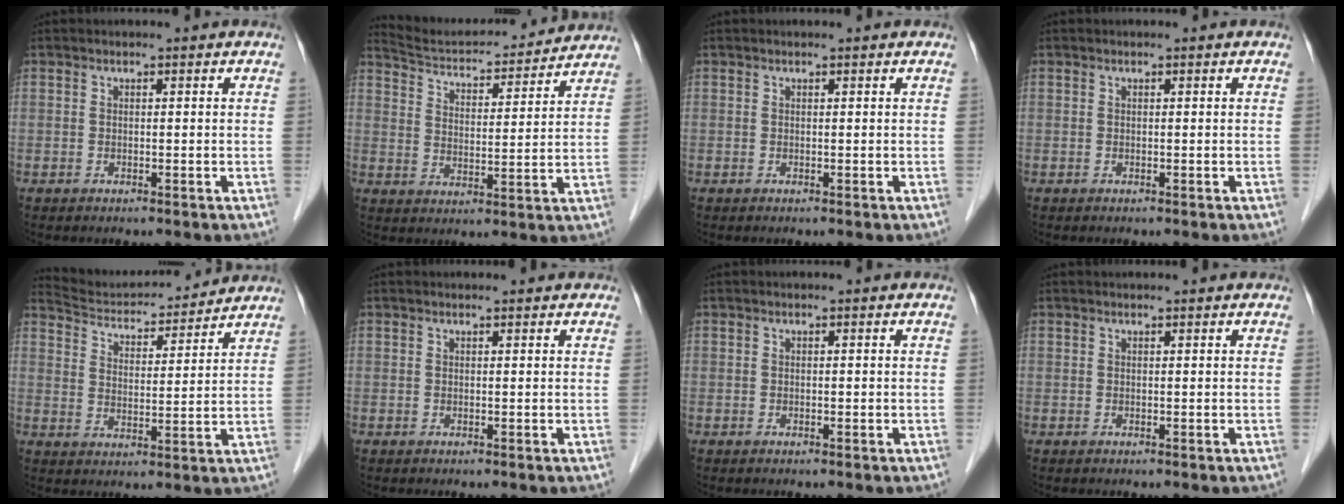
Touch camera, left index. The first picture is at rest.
{"total": 15.8, "force": [15.3, 2.3, 3.5], "torque": [-0.053, 0.010, 0.221]}
{"total": 0.6, "force": [0.6, 0.0, 0.1], "torque": [-0.004, 0.005, 0.005]}
{"total": 0.0}
{"total": 12.8, "force": [12.5, 1.8, 2.2], "torque": [-0.037, 0.011, 0.191]}
{"total": 1.8, "force": [1.7, 0.4, 0.6], "torque": [-0.014, 0.013, 0.017]}
{"total": 0.0}
{"total": 1.4, "force": [1.4, 0.1, 0.4], "torque": [-0.009, 0.014, 0.016]}